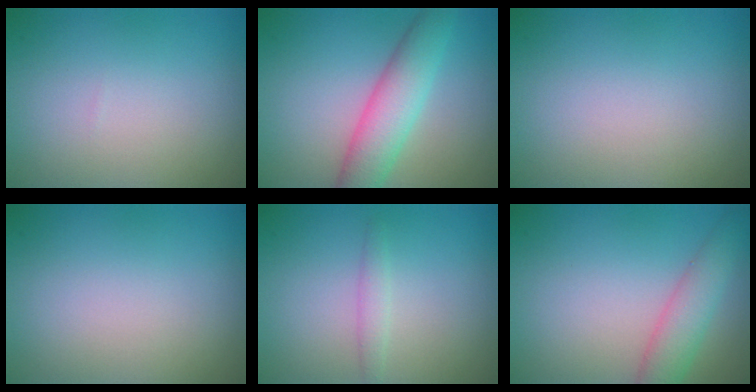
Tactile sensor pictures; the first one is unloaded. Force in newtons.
{"total": 5.1, "press": 5.0, "slide": 0.2}
{"total": 0.0}
{"total": 0.0}
{"total": 1.1, "press": 1.1, "slide": 0.0}
{"total": 3.5, "press": 3.5, "slide": 0.1}